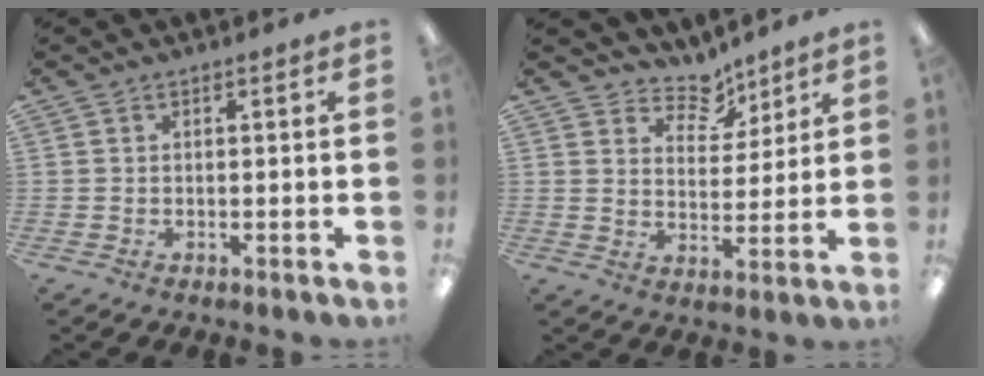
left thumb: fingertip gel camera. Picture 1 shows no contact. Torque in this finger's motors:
{"motor_torque": [-0.29, 0.28, -0.17, 0.24, -0.06]}